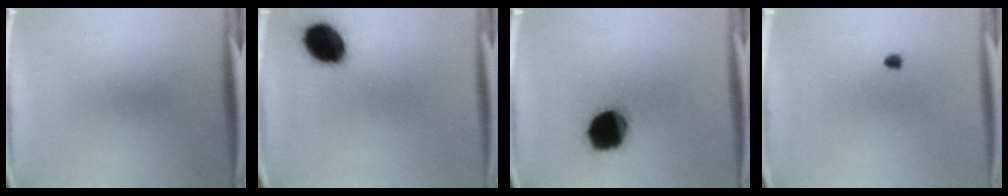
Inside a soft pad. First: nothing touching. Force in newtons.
{"total": 13.9}
{"total": 16.9}
{"total": 0.9}